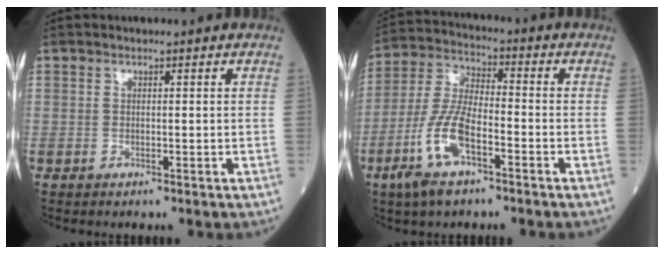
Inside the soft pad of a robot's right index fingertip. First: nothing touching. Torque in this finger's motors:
{"motor_torque": [1.48, -0.66, 0.55, 0.13]}